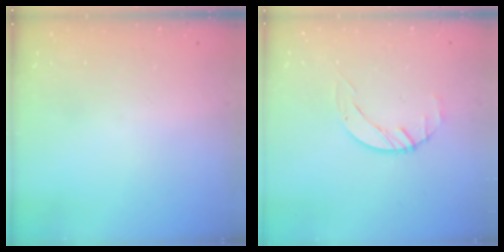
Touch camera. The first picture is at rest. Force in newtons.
{"total": 2.0, "press": 2.0, "slide": 0.3}